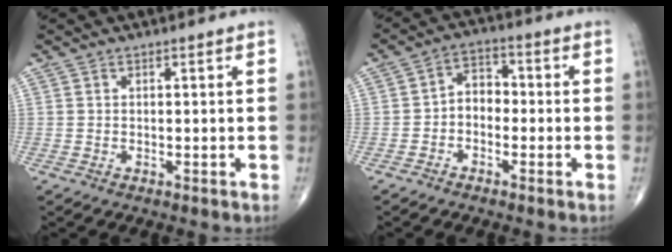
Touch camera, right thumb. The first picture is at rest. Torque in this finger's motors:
{"motor_torque": [-0.01, 0.01, 0.07, -0.04, 0.01]}